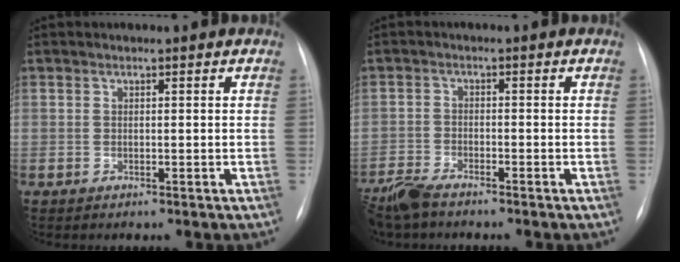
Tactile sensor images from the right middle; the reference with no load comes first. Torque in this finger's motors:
{"motor_torque": [-0.07, -0.25, 0.18, 0.04]}